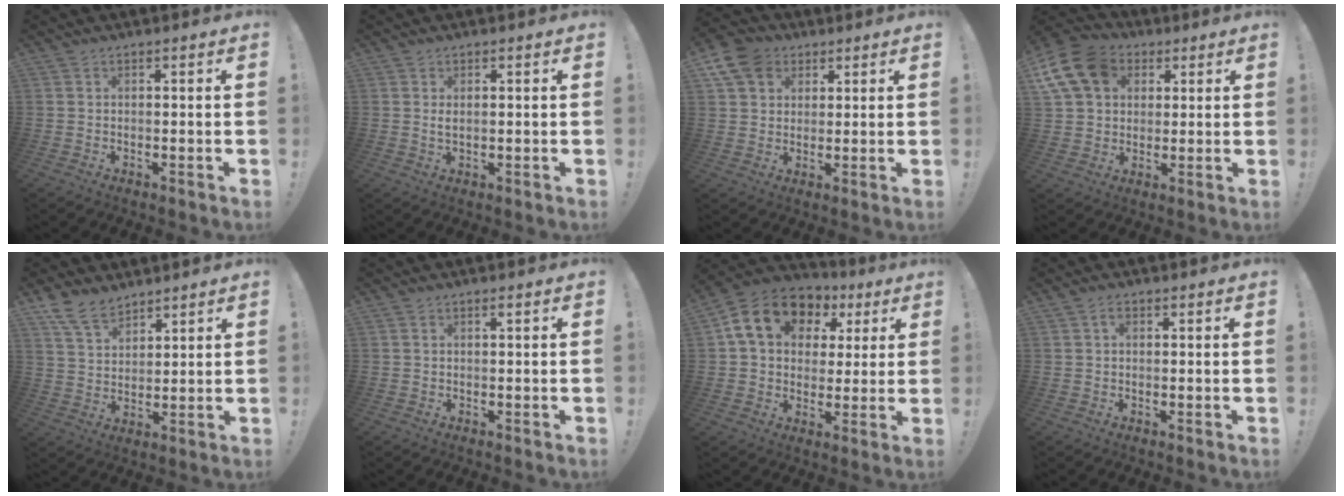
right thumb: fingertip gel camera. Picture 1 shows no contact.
{"total": 1.7, "force": [0.7, 0.6, 1.4], "torque": [-0.022, -0.001, 0.010]}
{"total": 10.0, "force": [4.6, 7.9, 3.9], "torque": [-0.067, -0.017, 0.094]}
{"total": 15.4, "force": [5.6, 12.0, 7.9], "torque": [-0.137, -0.017, 0.111]}
{"total": 9.5, "force": [7.7, 4.6, 3.1], "torque": [-0.066, -0.046, 0.151]}
{"total": 0.5, "force": [0.1, -0.2, 0.5], "torque": [-0.008, -0.002, 0.001]}
{"total": 16.1, "force": [6.6, 11.9, 8.6], "torque": [-0.133, -0.015, 0.127]}
{"total": 1.5, "force": [0.4, 0.9, 1.0], "torque": [-0.015, 0.001, 0.004]}